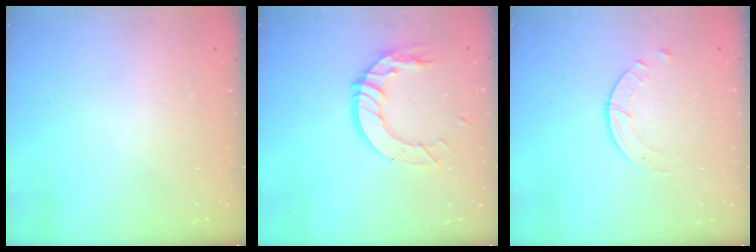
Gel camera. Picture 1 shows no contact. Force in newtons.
{"total": 11.6, "press": 11.6, "slide": 1.2}
{"total": 2.5, "press": 2.5, "slide": 0.3}